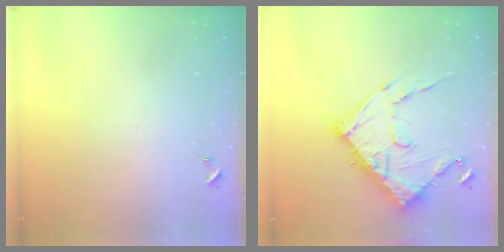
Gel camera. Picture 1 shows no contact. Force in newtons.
{"total": 15.0, "press": 14.9, "slide": 1.5}